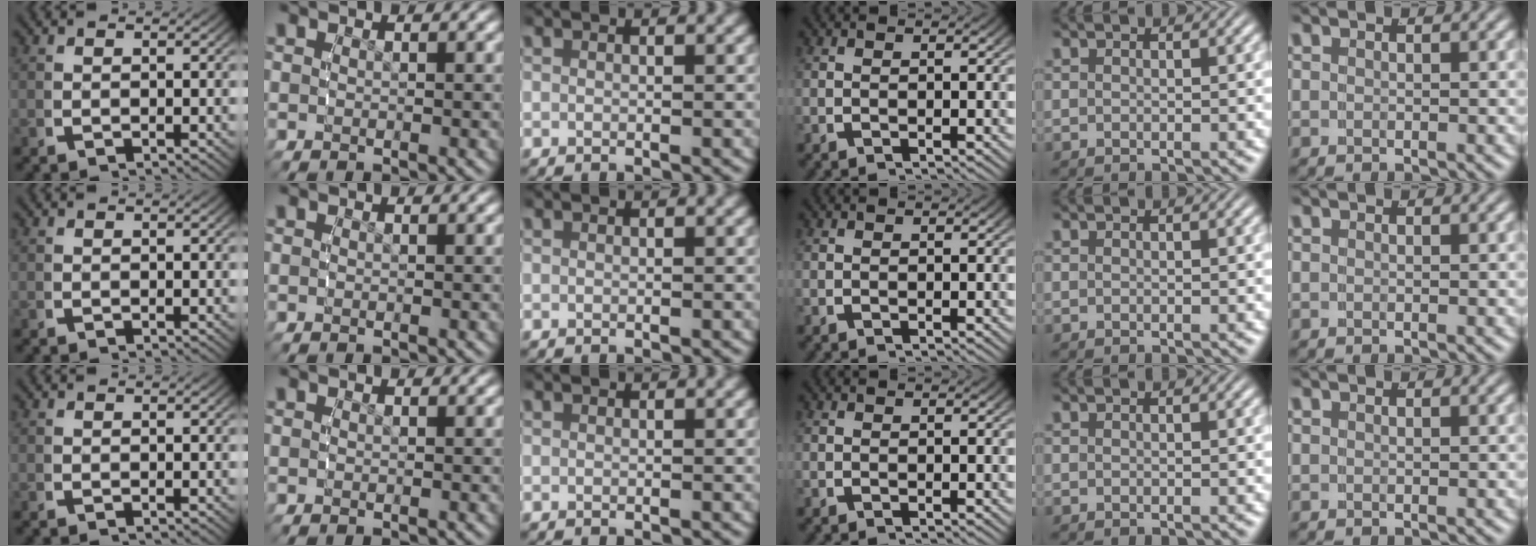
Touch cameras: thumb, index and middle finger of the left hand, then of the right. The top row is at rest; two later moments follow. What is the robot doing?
{"motion": "reach", "object": "pen bag"}